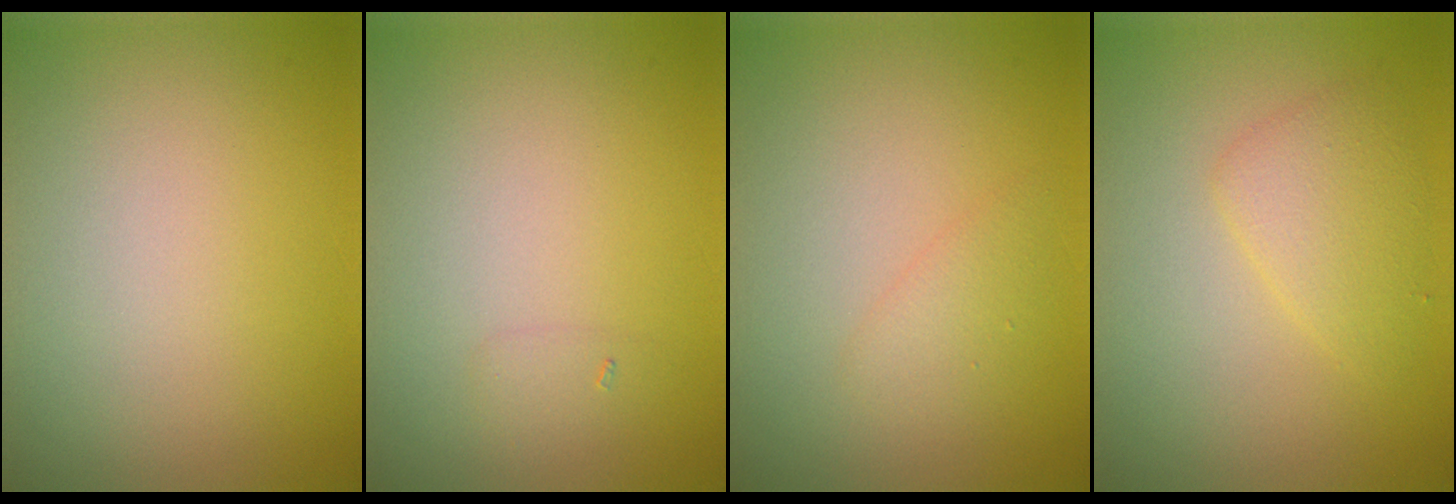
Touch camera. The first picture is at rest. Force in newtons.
{"total": 0.6, "press": 0.6, "slide": 0.0}
{"total": 1.4, "press": 1.4, "slide": 0.1}
{"total": 2.6, "press": 2.6, "slide": 0.1}